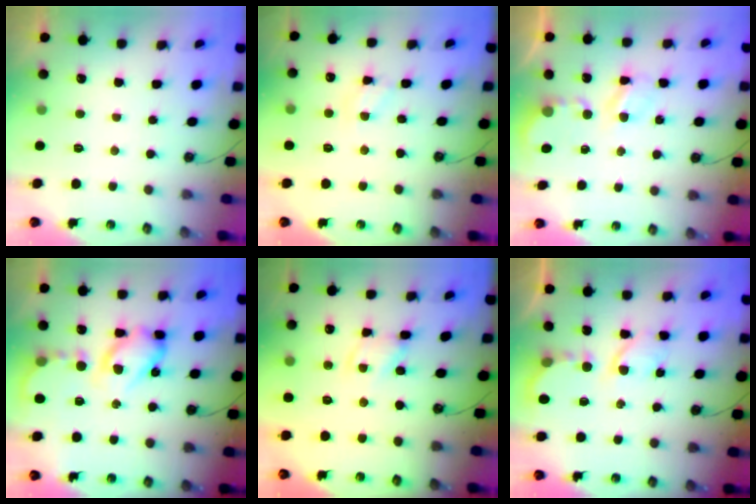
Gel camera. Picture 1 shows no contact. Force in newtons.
{"total": 4.1, "press": 4.1, "slide": 0.3}
{"total": 4.5, "press": 4.5, "slide": 0.1}
{"total": 14.3, "press": 14.2, "slide": 1.4}
{"total": 2.1, "press": 2.1, "slide": 0.3}
{"total": 6.0, "press": 6.0, "slide": 0.5}